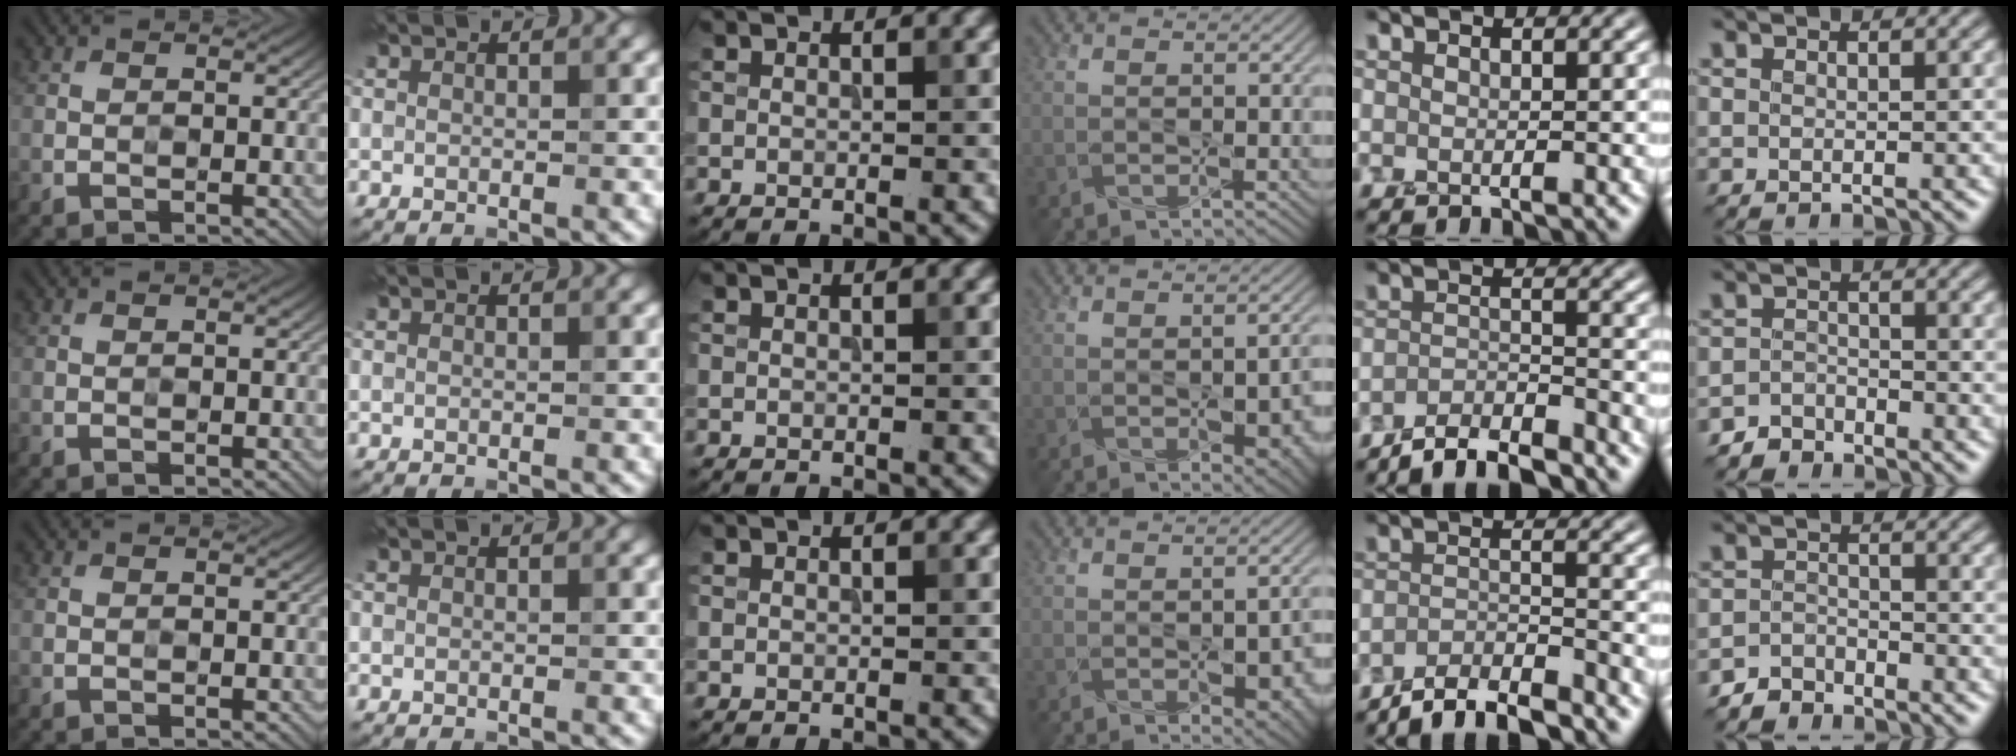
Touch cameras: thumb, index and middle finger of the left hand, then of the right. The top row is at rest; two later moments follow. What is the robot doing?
{"motion": "wipe", "object": "whiteboard"}